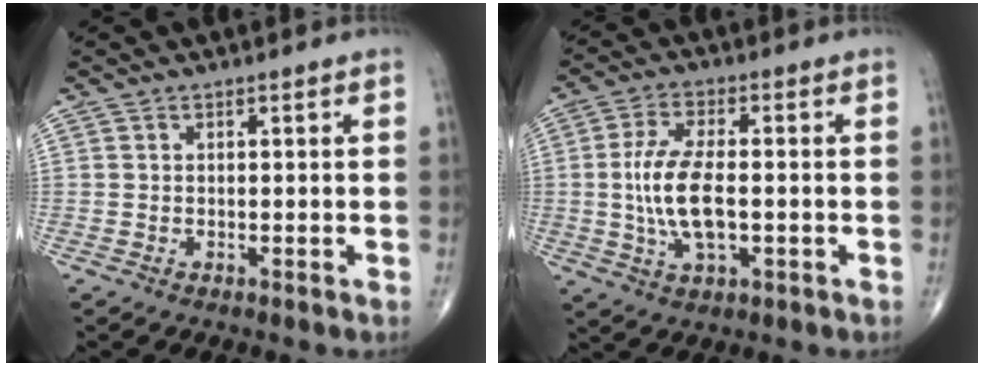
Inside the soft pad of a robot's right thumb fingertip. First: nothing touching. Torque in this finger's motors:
{"motor_torque": [1.47, 3.53, 1.19, 0.21, 0.11]}